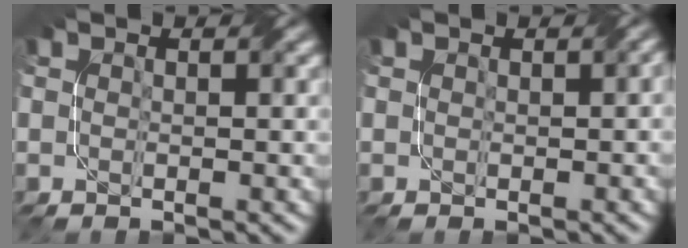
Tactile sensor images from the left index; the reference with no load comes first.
{"total": 0.5, "force": [-0.5, 0.0, 0.3], "torque": [0.001, 0.004, -0.006]}